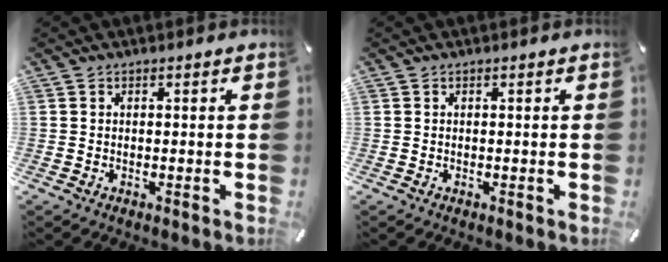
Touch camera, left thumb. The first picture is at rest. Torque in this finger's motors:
{"motor_torque": [0.02, 0.02, -0.05, 0.02, 0.00]}